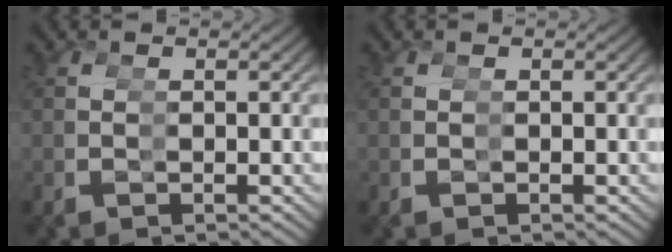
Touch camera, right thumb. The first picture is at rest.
{"total": 0.0}